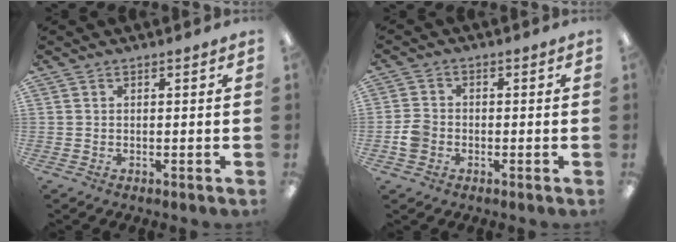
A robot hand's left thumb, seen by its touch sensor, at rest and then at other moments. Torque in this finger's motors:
{"motor_torque": [-0.23, 0.39, 0.25, -0.21, 0.03]}